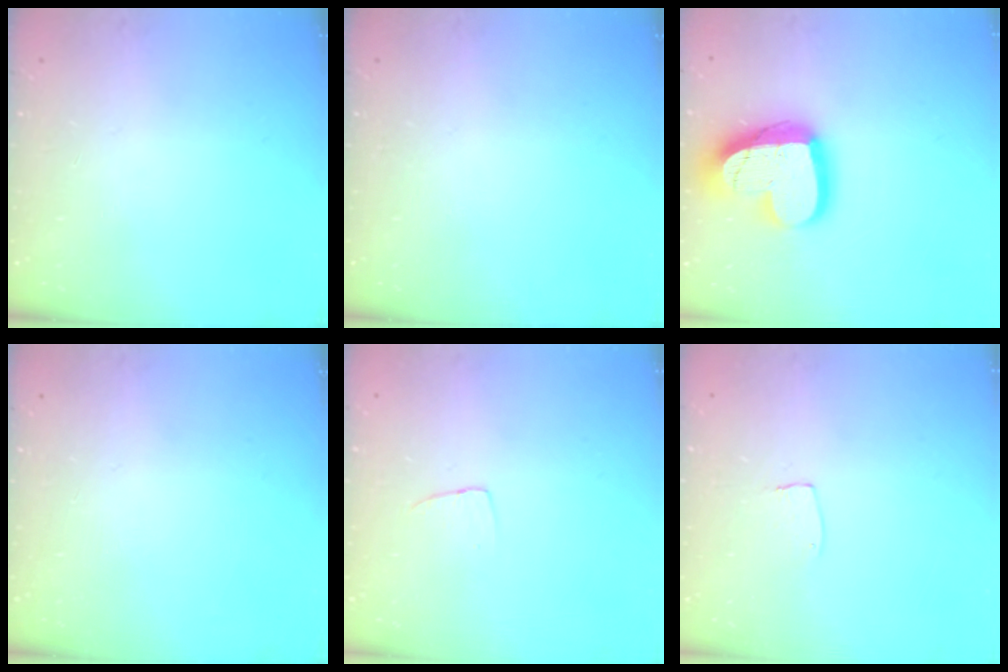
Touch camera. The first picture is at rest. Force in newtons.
{"total": 0.0}
{"total": 20.4, "press": 20.3, "slide": 1.7}
{"total": 0.0}
{"total": 2.9, "press": 2.9, "slide": 0.1}
{"total": 3.1, "press": 3.1, "slide": 0.2}